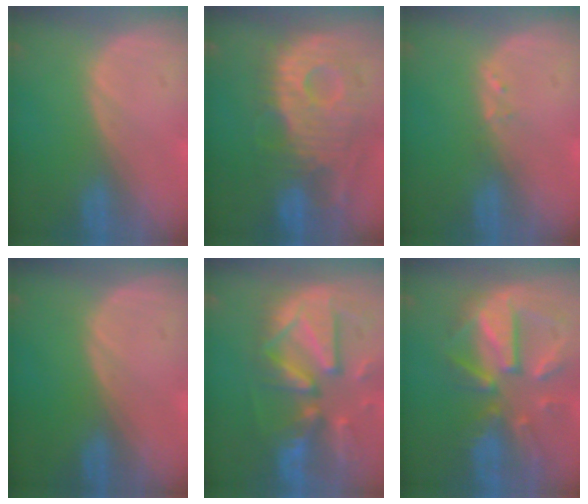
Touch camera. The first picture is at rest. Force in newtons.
{"total": 11.8, "press": 10.6, "slide": 5.1}
{"total": 1.0, "press": 1.0, "slide": 0.2}
{"total": 0.0}
{"total": 12.8, "press": 11.1, "slide": 6.3}
{"total": 11.7, "press": 10.2, "slide": 5.6}